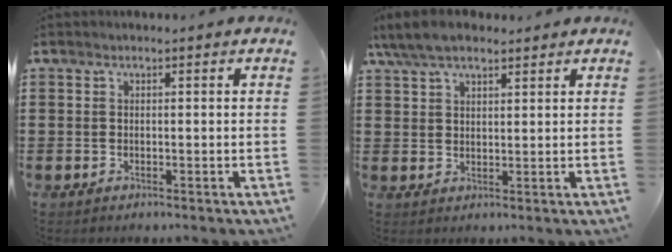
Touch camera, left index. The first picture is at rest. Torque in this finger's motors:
{"motor_torque": [2.08, -0.06, 0.29, 0.08]}